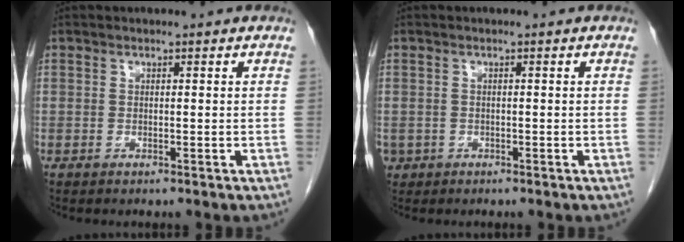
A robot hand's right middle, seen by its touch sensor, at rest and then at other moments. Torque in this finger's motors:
{"motor_torque": [1.07, -1.07, 0.43, 0.06]}